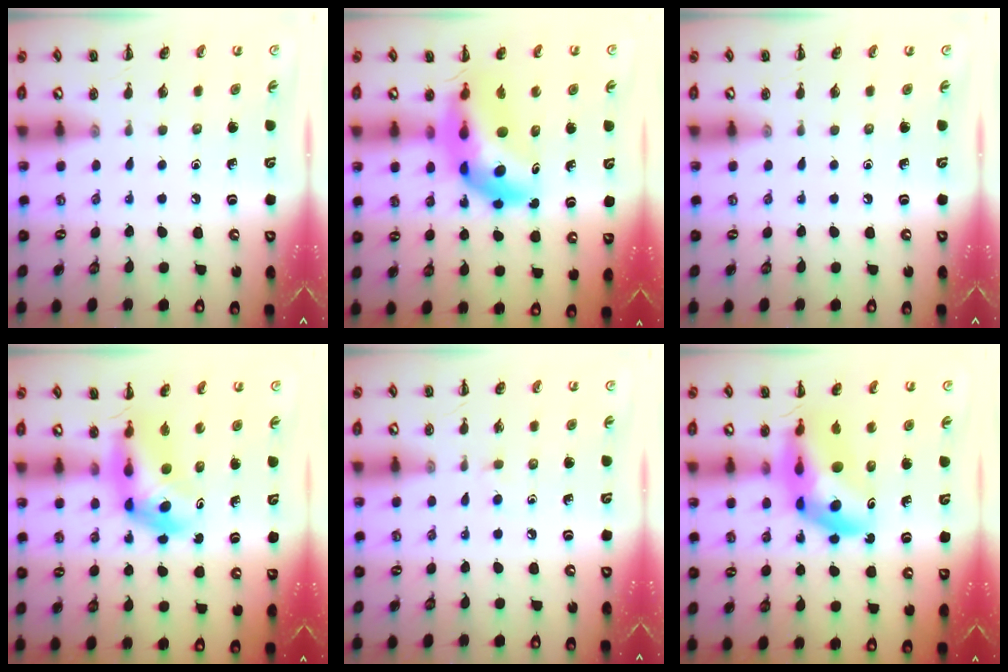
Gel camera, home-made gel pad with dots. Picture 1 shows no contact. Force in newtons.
{"total": 12.1, "press": 11.7, "slide": 3.3}
{"total": 0.0}
{"total": 5.4, "press": 5.2, "slide": 1.4}
{"total": 1.7, "press": 1.5, "slide": 0.9}
{"total": 13.4, "press": 12.9, "slide": 3.7}